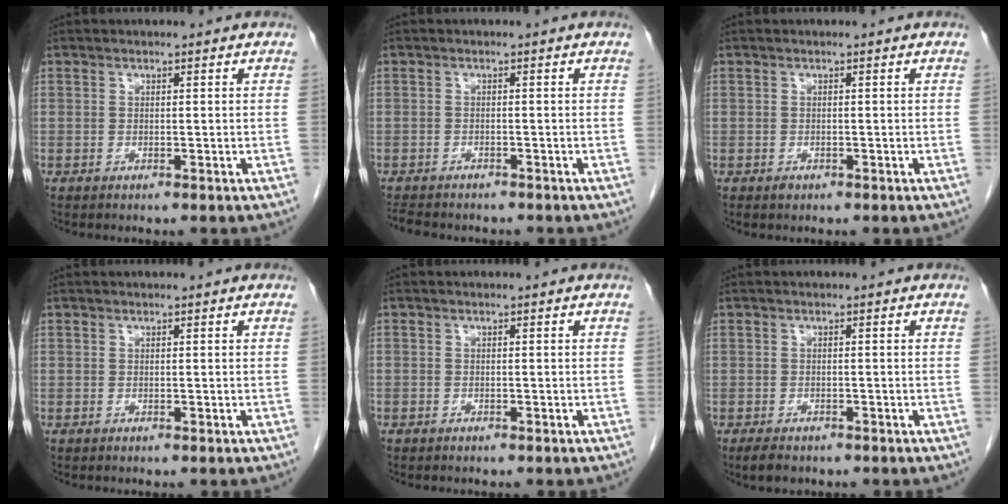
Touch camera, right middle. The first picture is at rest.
{"total": 5.5, "force": [-4.8, 1.8, 2.0], "torque": [-0.035, -0.008, -0.069]}
{"total": 0.7, "force": [-0.4, 0.5, 0.2], "torque": [-0.004, 0.001, -0.005]}
{"total": 0.0}
{"total": 0.5, "force": [-0.4, 0.3, 0.1], "torque": [-0.006, 0.002, -0.008]}
{"total": 2.8, "force": [-2.1, 1.3, 1.3], "torque": [-0.027, -0.003, -0.028]}